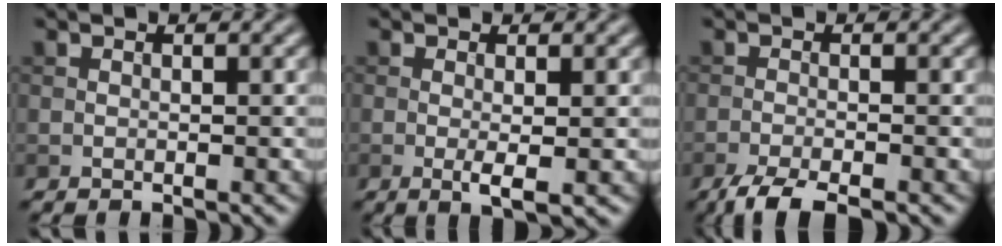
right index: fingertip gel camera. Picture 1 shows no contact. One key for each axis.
{"total": 2.0, "fx": -0.2, "fy": 0.3, "fz": 2.0, "tx": -0.038, "ty": -0.006, "tz": -0.004}
{"total": 3.5, "fx": -2.7, "fy": 0.6, "fz": 2.1, "tx": -0.044, "ty": -0.006, "tz": -0.056}